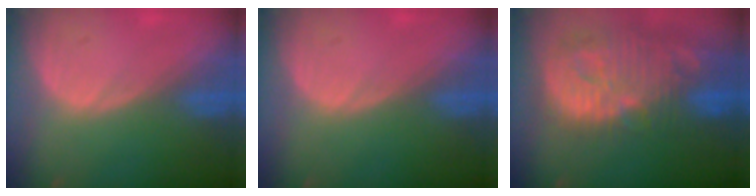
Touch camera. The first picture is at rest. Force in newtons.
{"total": 0.0}
{"total": 14.4, "press": 12.5, "slide": 7.0}